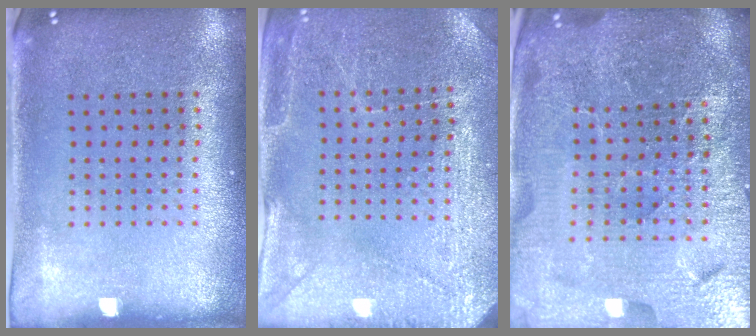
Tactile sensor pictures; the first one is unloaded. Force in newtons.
{"total": 2.9, "press": 2.9, "slide": 0.2}
{"total": 5.9, "press": 5.3, "slide": 2.6}